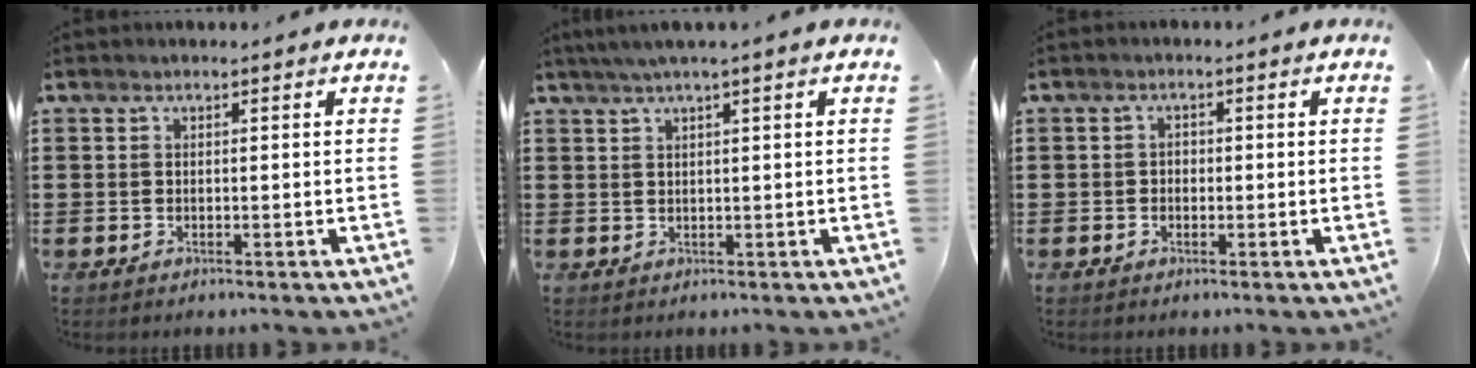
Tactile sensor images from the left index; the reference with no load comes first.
{"total": 2.1, "force": [1.2, -0.3, 1.7], "torque": [-0.031, 0.000, 0.022]}
{"total": 1.1, "force": [-0.2, 0.9, 0.6], "torque": [-0.014, 0.004, -0.006]}